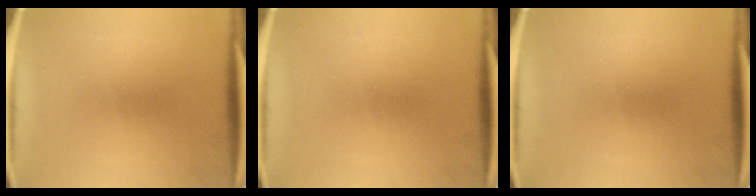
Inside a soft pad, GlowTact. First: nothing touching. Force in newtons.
{"total": 0.0}
{"total": 0.0}